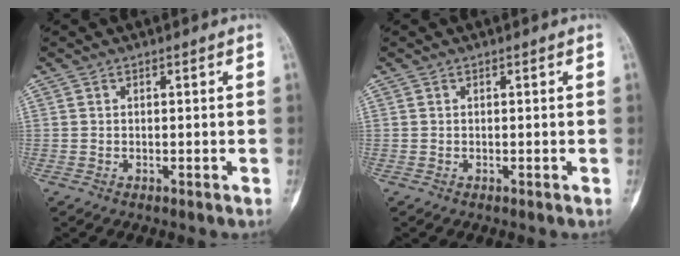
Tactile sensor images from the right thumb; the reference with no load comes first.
{"total": 0.0}